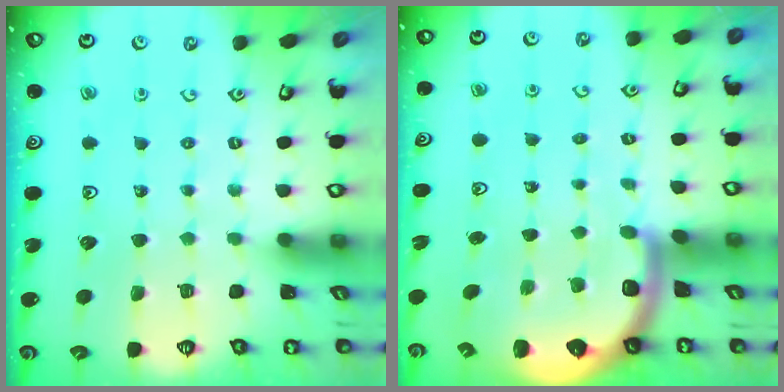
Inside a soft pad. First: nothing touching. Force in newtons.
{"total": 6.2, "press": 6.0, "slide": 1.7}